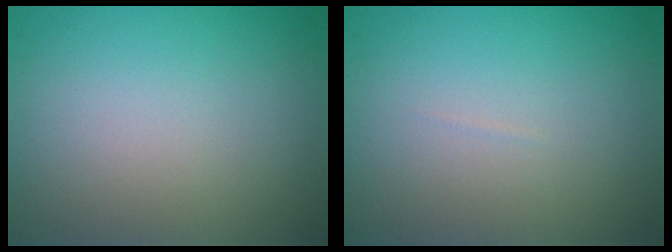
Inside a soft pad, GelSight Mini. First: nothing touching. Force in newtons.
{"total": 0.0}